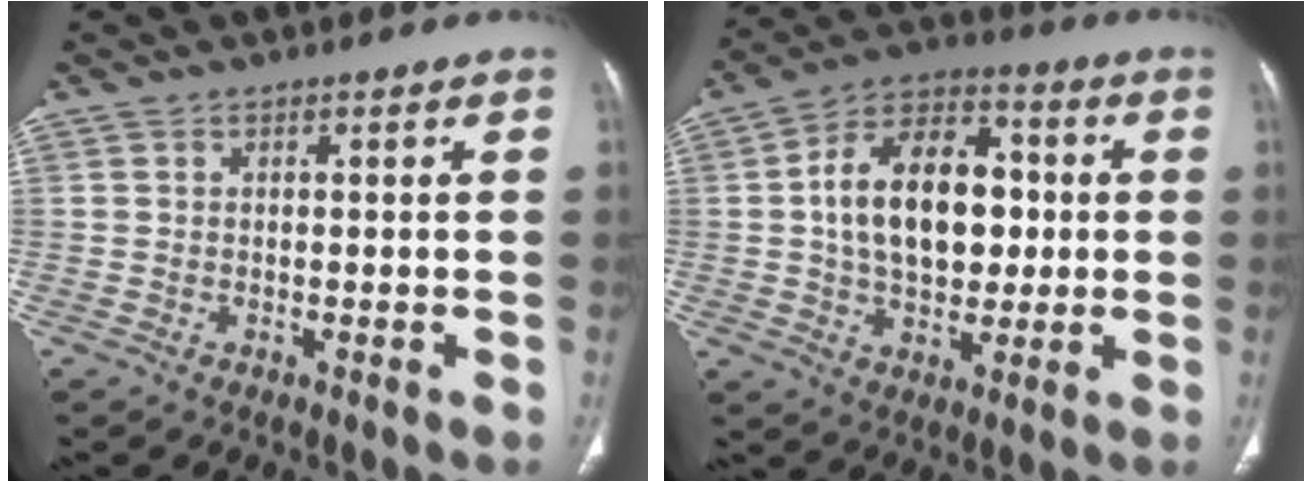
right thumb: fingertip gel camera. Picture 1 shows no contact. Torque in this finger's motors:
{"motor_torque": [-0.14, 0.70, 0.46, 0.27, 0.15]}